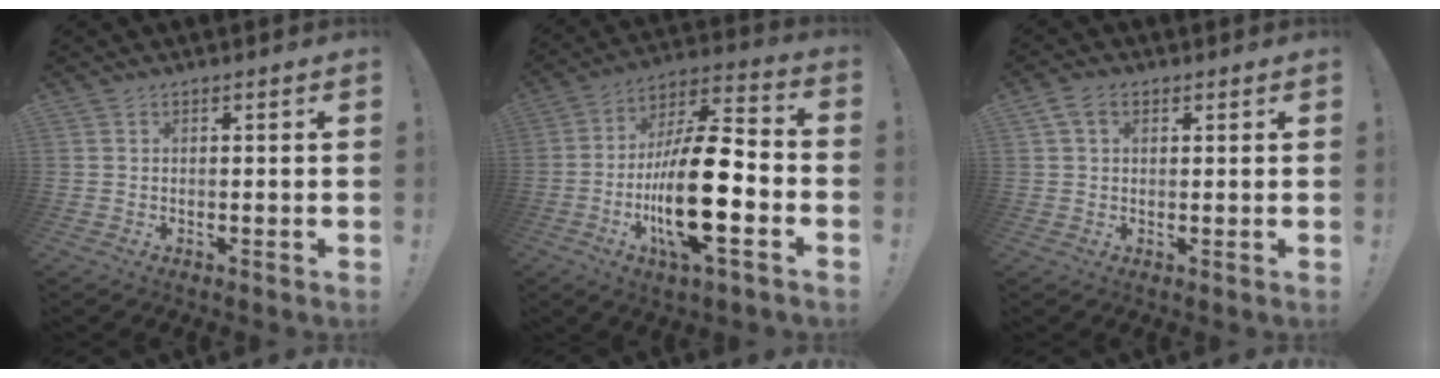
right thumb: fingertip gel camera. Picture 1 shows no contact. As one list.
[{"total": 22.6, "force": [-5.5, 7.1, 20.7], "torque": [-0.388, 0.023, -0.092]}, {"total": 4.2, "force": [1.7, 2.8, 2.6], "torque": [-0.046, 0.004, 0.033]}]